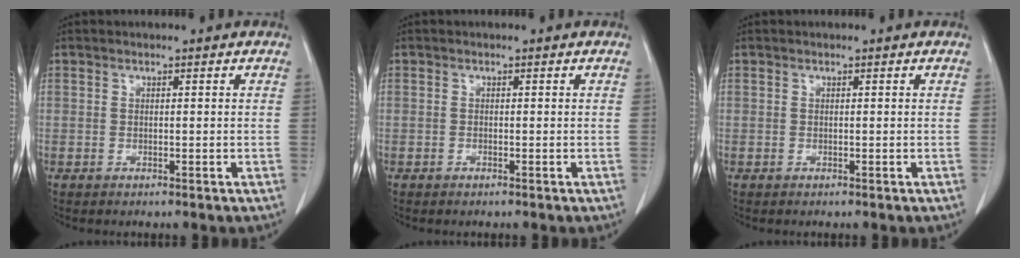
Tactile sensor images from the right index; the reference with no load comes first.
{"total": 0.0}
{"total": 0.0}